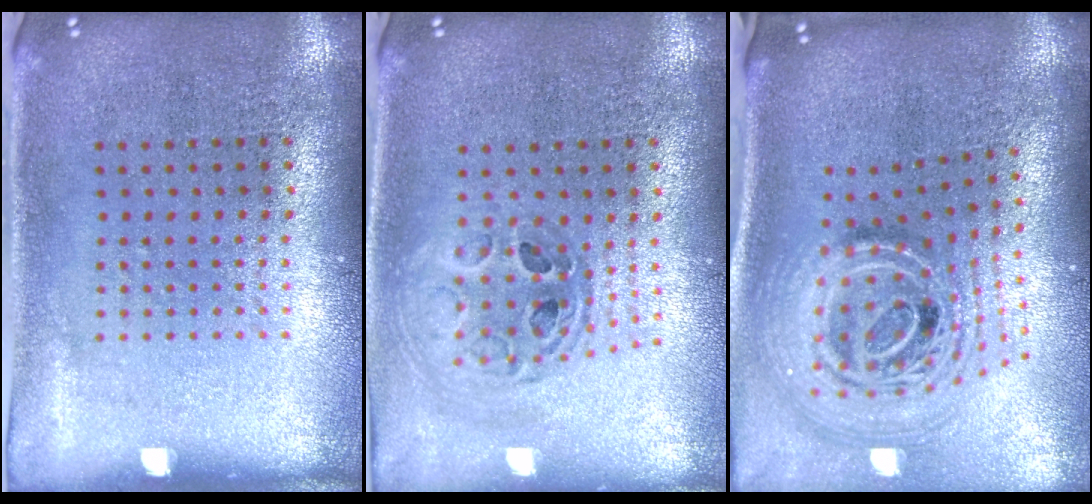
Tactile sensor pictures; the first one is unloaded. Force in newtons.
{"total": 0.8, "press": 0.7, "slide": 0.2}
{"total": 2.6, "press": 1.8, "slide": 1.9}